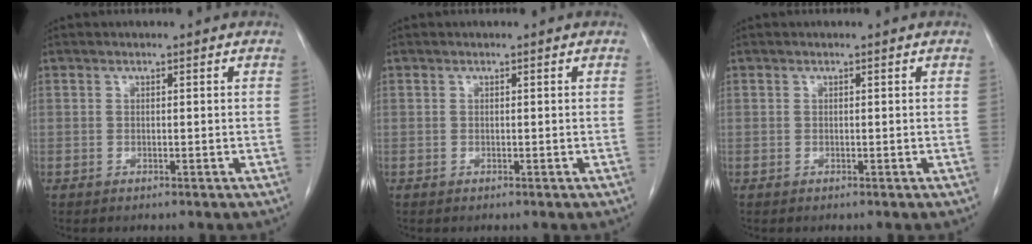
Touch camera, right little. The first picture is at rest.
{"total": 0.0}
{"total": 0.0}